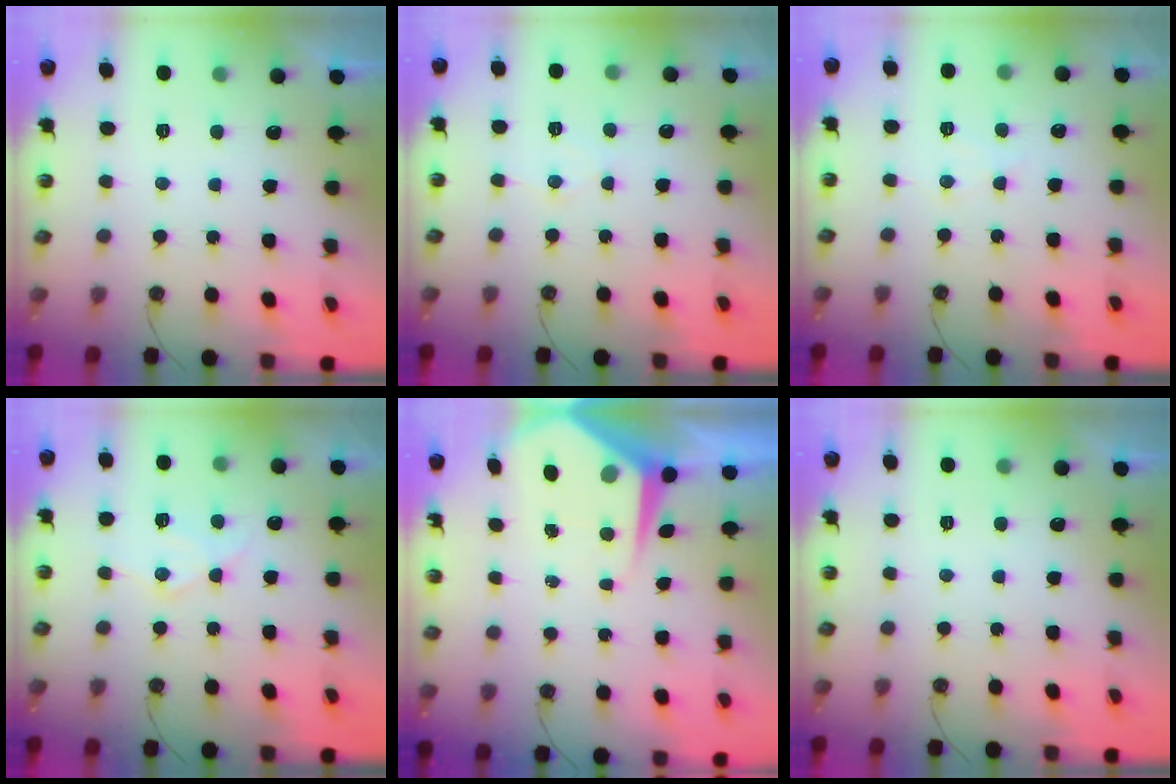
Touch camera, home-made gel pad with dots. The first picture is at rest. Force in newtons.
{"total": 5.2, "press": 5.2, "slide": 0.5}
{"total": 6.3, "press": 6.2, "slide": 0.8}
{"total": 11.2, "press": 11.2, "slide": 0.8}
{"total": 7.3, "press": 7.3, "slide": 0.6}
{"total": 0.0}